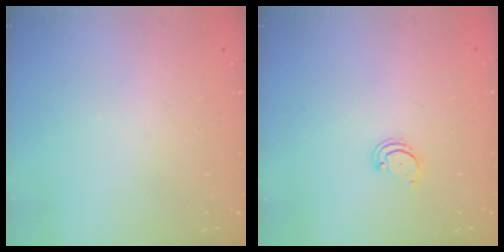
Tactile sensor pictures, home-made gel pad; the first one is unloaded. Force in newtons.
{"total": 2.6, "press": 2.5, "slide": 0.5}